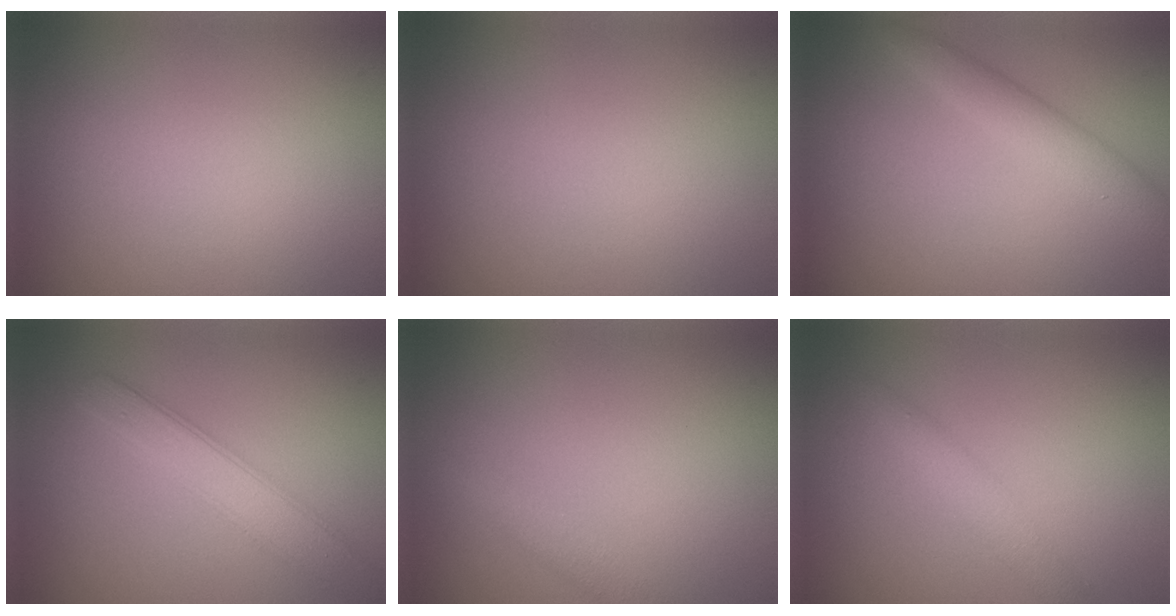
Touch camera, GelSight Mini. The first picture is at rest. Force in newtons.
{"total": 0.0}
{"total": 2.9, "press": 2.9, "slide": 0.0}
{"total": 3.9, "press": 3.9, "slide": 0.1}
{"total": 1.6, "press": 1.6, "slide": 0.2}
{"total": 1.9, "press": 1.9, "slide": 0.1}